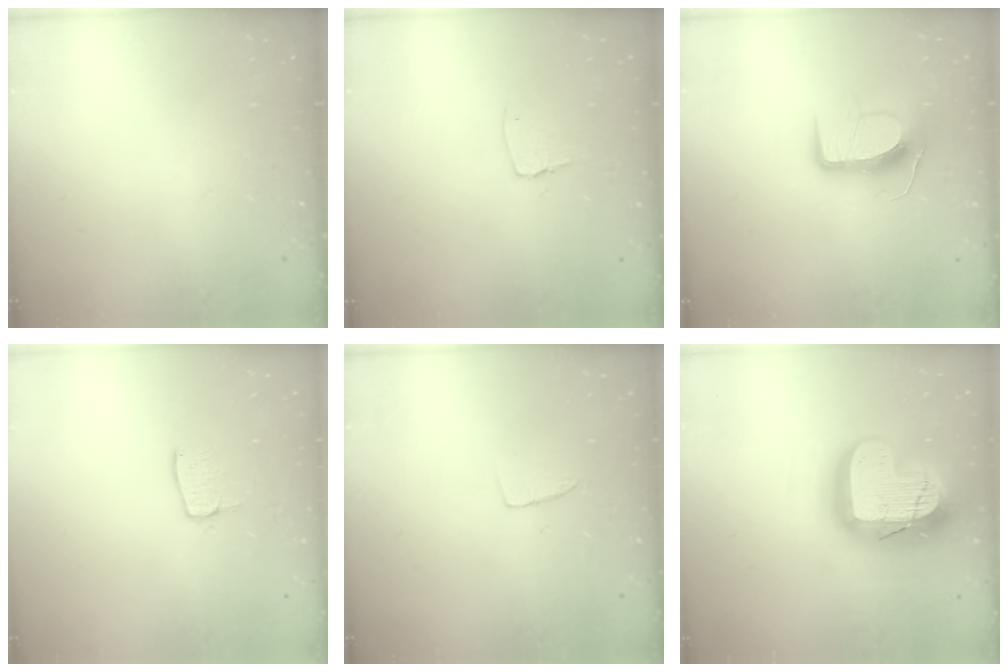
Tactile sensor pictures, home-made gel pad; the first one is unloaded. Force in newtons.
{"total": 5.4, "press": 5.3, "slide": 0.5}
{"total": 12.7, "press": 12.7, "slide": 0.5}
{"total": 6.9, "press": 6.9, "slide": 0.4}
{"total": 3.9, "press": 3.9, "slide": 0.3}
{"total": 26.0, "press": 25.9, "slide": 2.1}